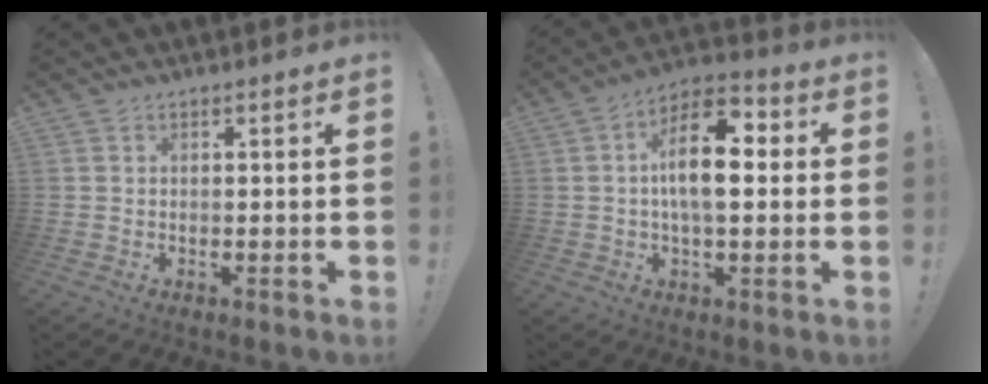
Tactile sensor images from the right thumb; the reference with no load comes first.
{"total": 14.8, "force": [1.2, 7.3, 12.9], "torque": [-0.213, 0.003, 0.010]}